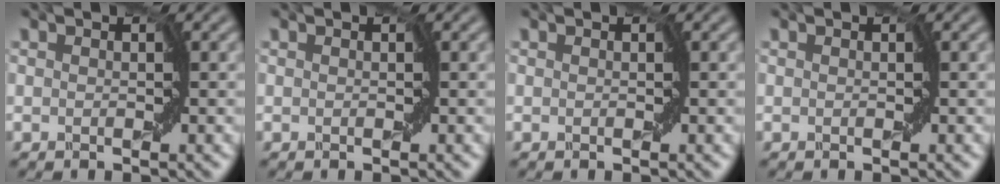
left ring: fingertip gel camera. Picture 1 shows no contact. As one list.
[{"total": 0.0}, {"total": 0.0}, {"total": 0.0}]